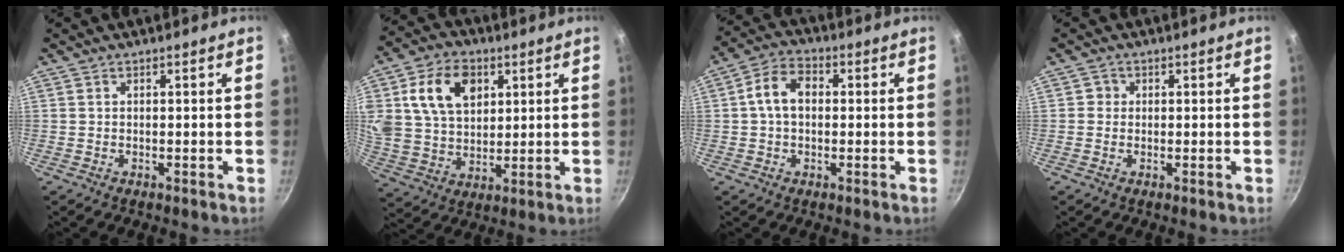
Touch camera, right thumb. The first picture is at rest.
{"total": 15.5, "force": [5.0, 11.0, 9.7], "torque": [-0.156, -0.003, 0.092]}
{"total": 7.3, "force": [0.5, 5.1, 5.2], "torque": [-0.080, 0.023, -0.004]}
{"total": 1.5, "force": [0.0, 1.5, 0.3], "torque": [0.004, 0.002, -0.004]}